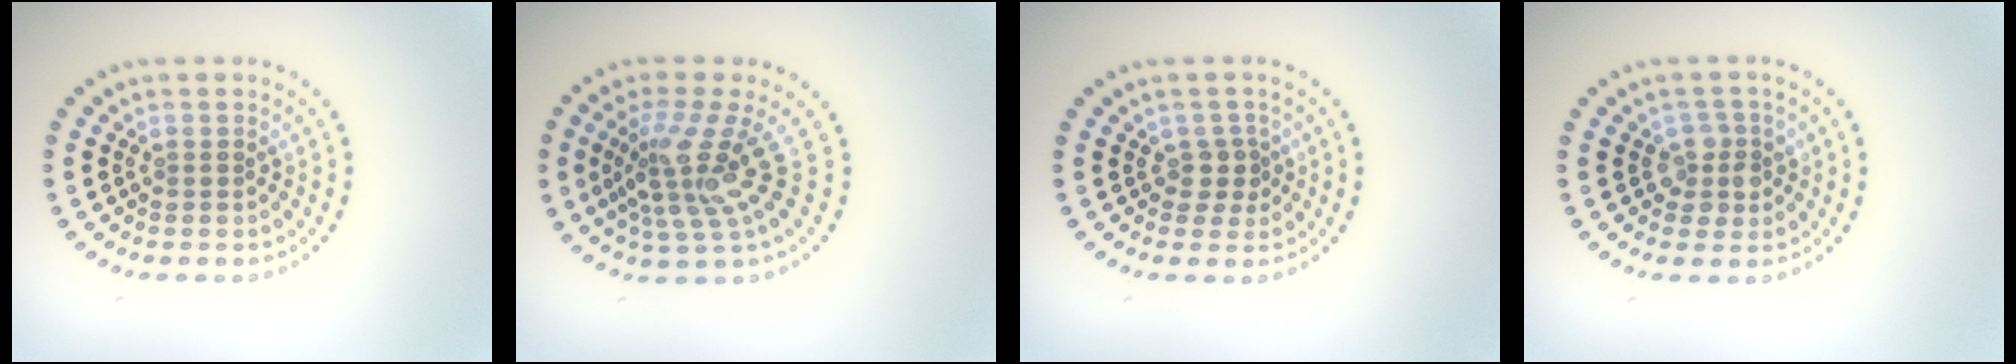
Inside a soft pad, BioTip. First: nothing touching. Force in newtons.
{"total": 4.8, "press": 3.2, "slide": 3.6}
{"total": 1.8, "press": 1.4, "slide": 1.0}
{"total": 2.2, "press": 2.0, "slide": 1.0}